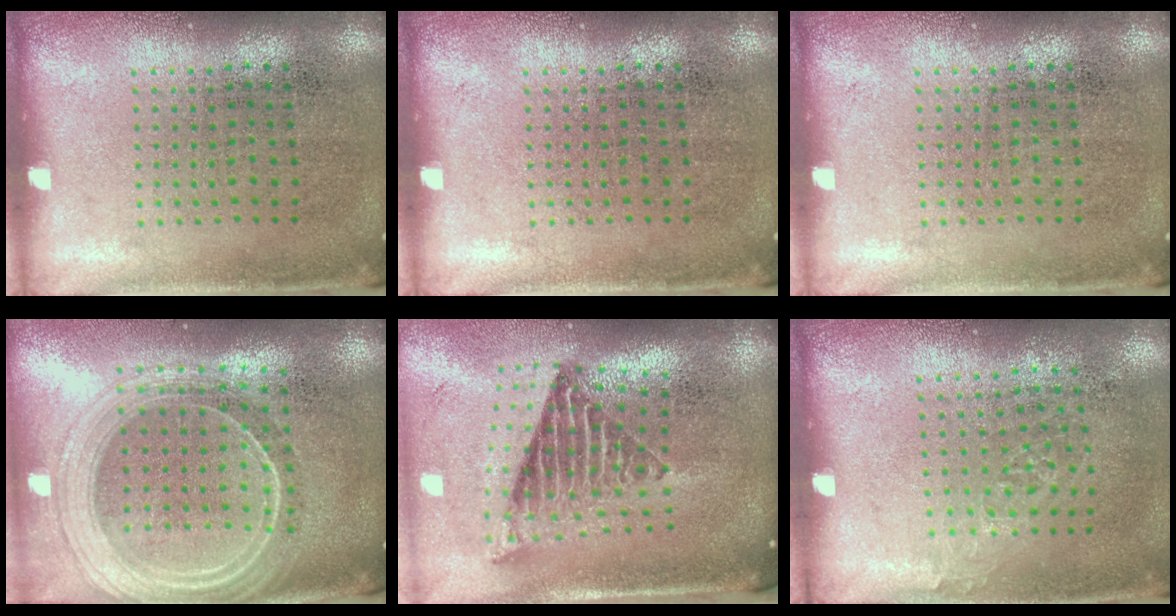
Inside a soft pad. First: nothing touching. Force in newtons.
{"total": 0.0}
{"total": 0.0}
{"total": 2.2, "press": 2.0, "slide": 1.1}
{"total": 2.7, "press": 1.8, "slide": 2.0}
{"total": 0.8, "press": 0.7, "slide": 0.4}